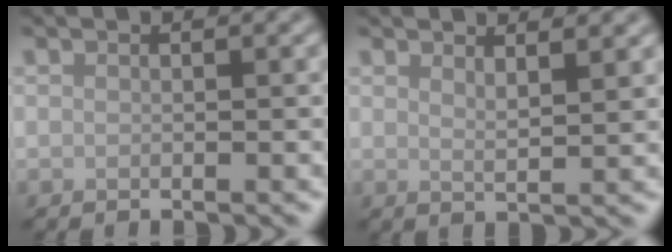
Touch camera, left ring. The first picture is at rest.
{"total": 2.3, "force": [1.7, 0.6, 1.4], "torque": [-0.009, 0.000, 0.024]}